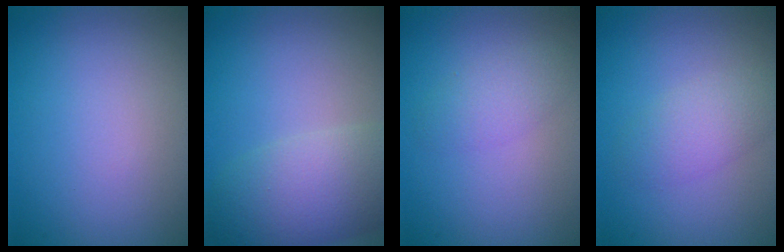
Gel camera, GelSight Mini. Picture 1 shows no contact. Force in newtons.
{"total": 6.1, "press": 6.1, "slide": 0.4}
{"total": 2.0, "press": 2.0, "slide": 0.1}
{"total": 2.7, "press": 2.7, "slide": 0.1}